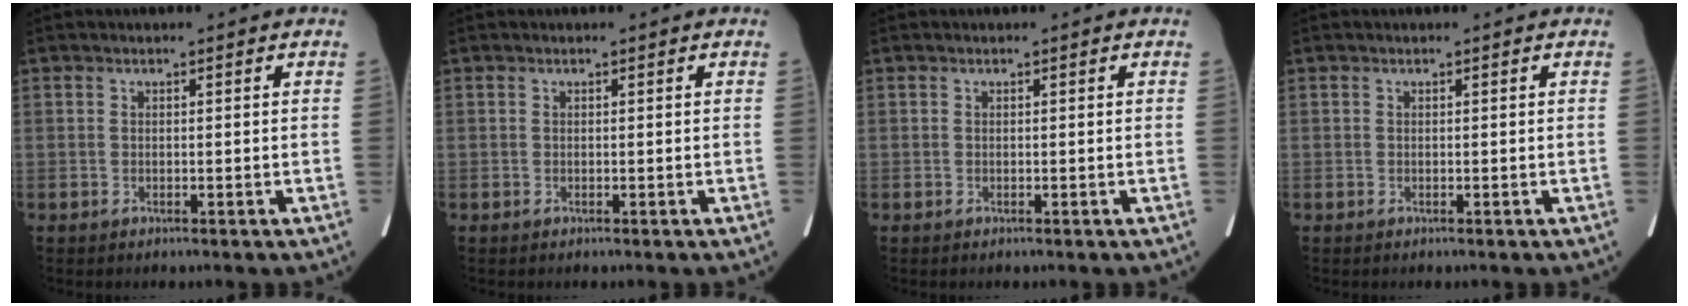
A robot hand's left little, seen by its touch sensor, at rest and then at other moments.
{"total": 0.0}
{"total": 0.0}
{"total": 0.0}